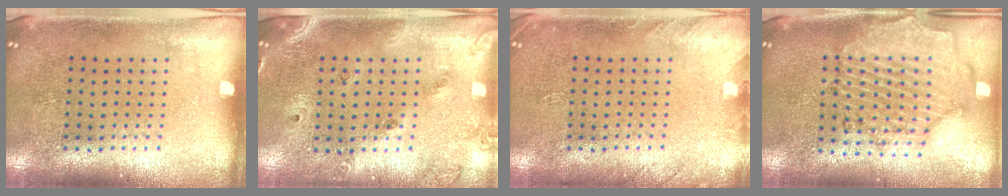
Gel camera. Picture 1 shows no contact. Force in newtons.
{"total": 1.5, "press": 1.3, "slide": 0.7}
{"total": 1.2, "press": 1.2, "slide": 0.1}
{"total": 1.6, "press": 1.6, "slide": 0.3}